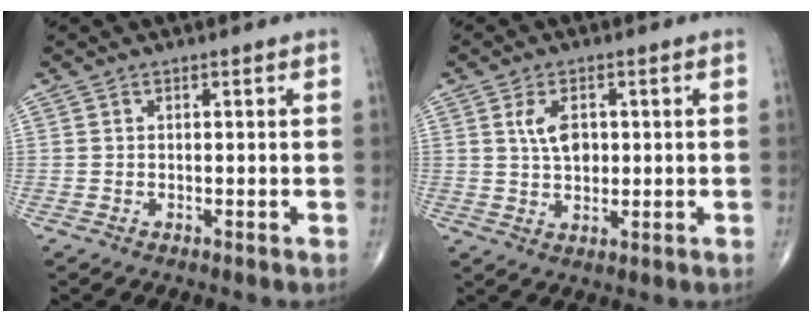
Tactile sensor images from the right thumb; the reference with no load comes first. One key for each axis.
{"total": 5.6, "fx": 1.2, "fy": 3.4, "fz": 4.3, "tx": -0.068, "ty": -0.004, "tz": 0.023}